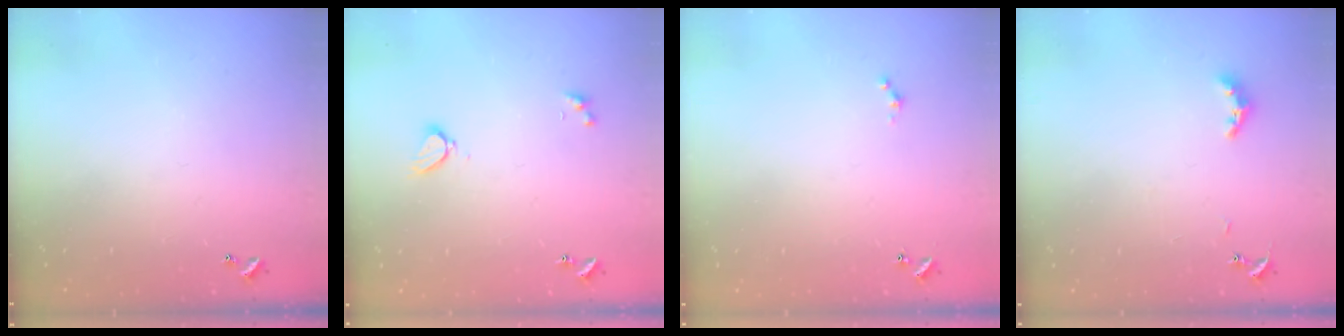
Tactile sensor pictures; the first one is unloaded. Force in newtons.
{"total": 2.2, "press": 2.2, "slide": 0.3}
{"total": 0.0}
{"total": 5.4, "press": 5.4, "slide": 0.6}